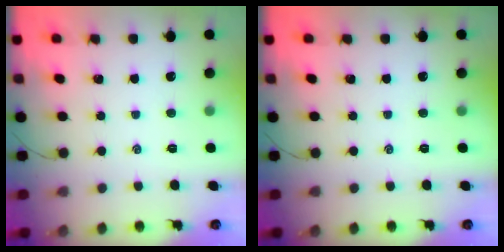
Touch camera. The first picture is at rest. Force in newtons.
{"total": 0.0}